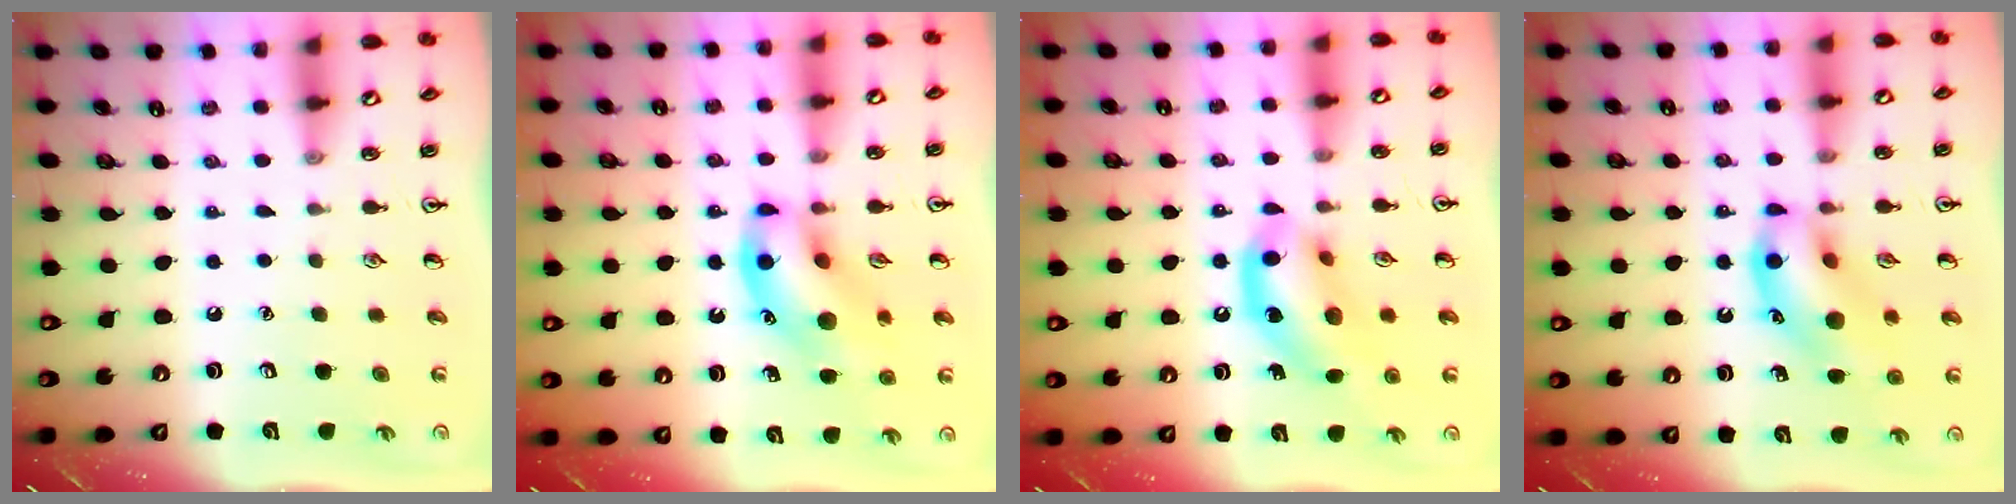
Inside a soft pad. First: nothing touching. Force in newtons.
{"total": 13.7, "press": 13.4, "slide": 2.7}
{"total": 13.7, "press": 13.3, "slide": 3.2}
{"total": 14.3, "press": 14.1, "slide": 2.6}